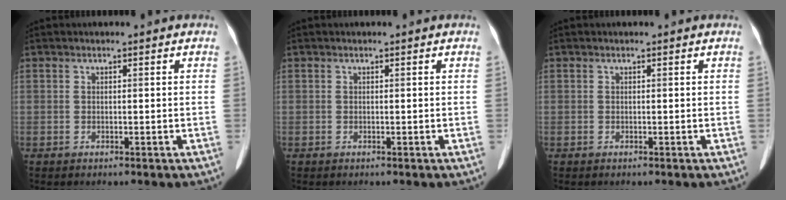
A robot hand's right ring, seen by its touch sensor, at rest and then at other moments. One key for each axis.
{"total": 0.0}
{"total": 0.0}